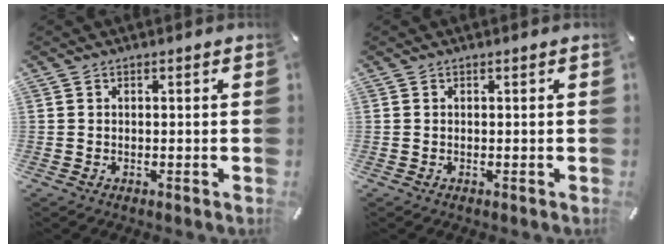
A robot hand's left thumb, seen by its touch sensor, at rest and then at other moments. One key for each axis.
{"total": 0.0}